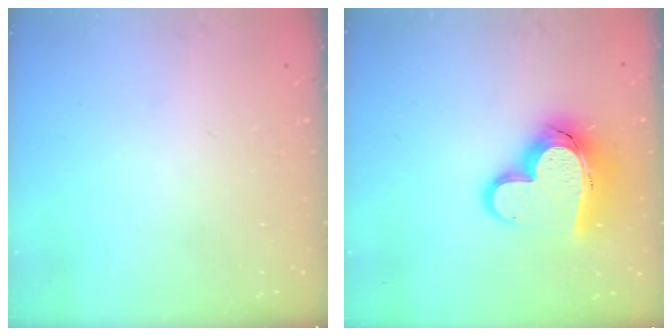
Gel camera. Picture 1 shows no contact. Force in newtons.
{"total": 21.3, "press": 21.2, "slide": 1.9}